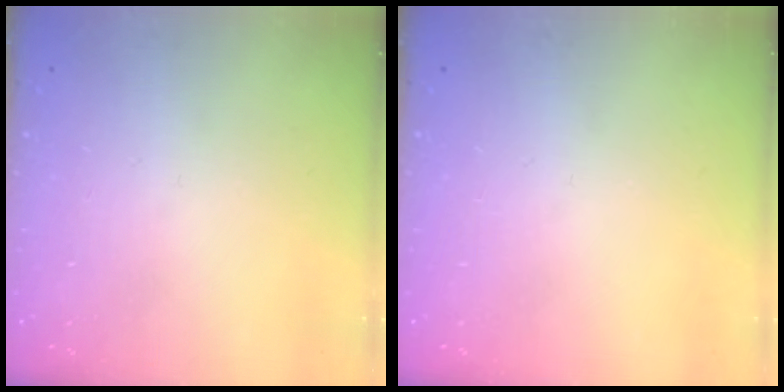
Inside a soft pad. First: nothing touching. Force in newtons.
{"total": 0.0}